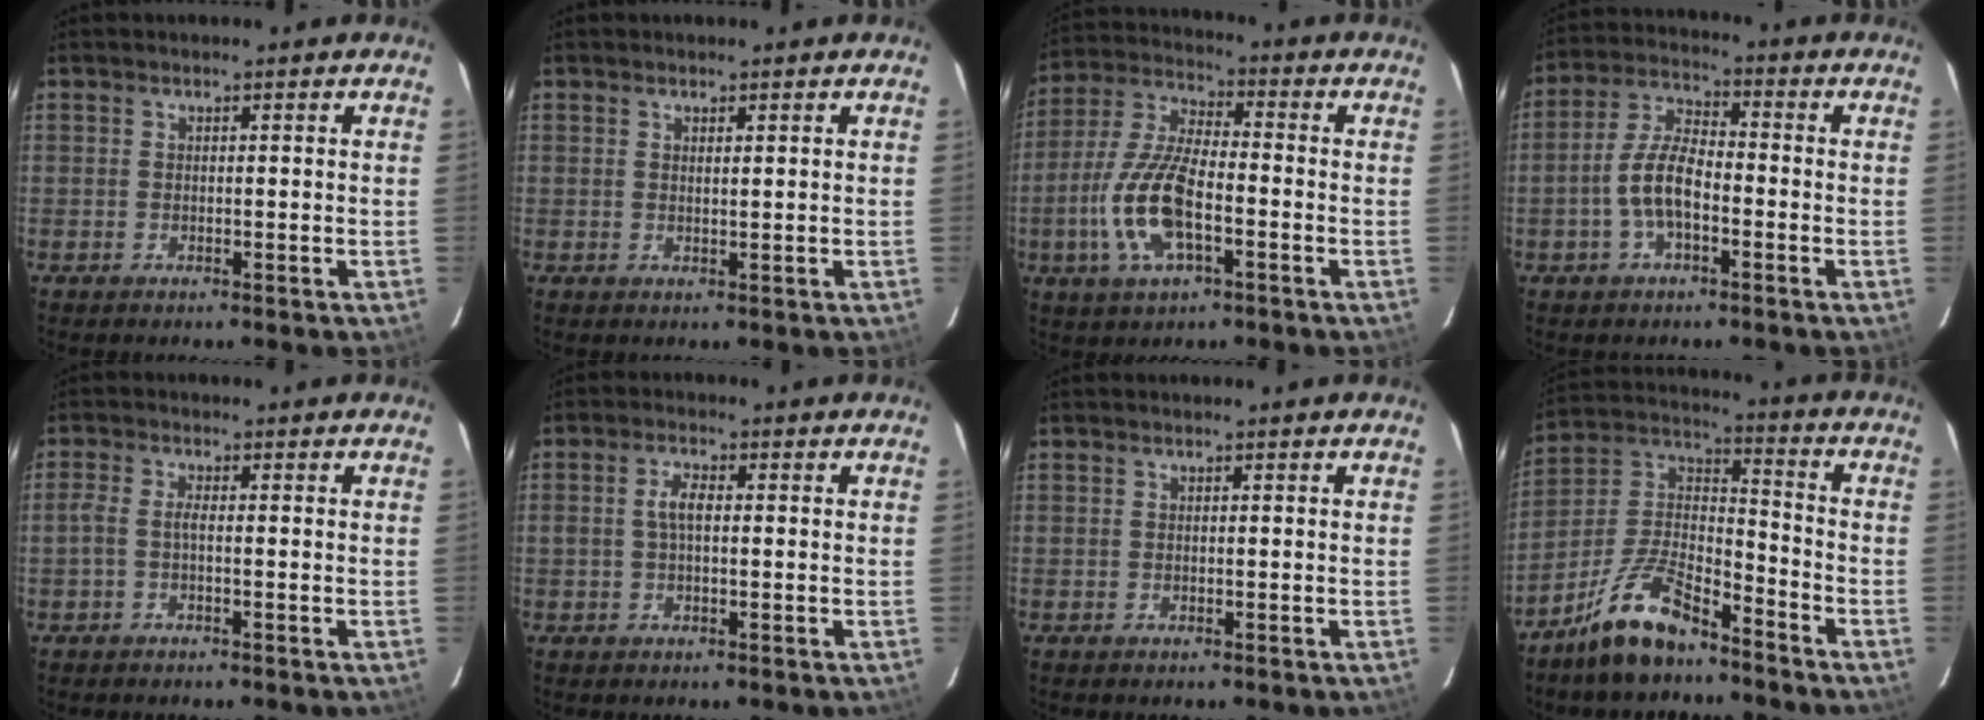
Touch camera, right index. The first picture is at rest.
{"total": 0.8, "force": [0.6, 0.1, 0.6], "torque": [-0.010, 0.001, 0.012]}
{"total": 13.6, "force": [-4.2, 5.2, 11.8], "torque": [-0.258, -0.002, -0.082]}
{"total": 8.0, "force": [-2.5, 3.5, 6.8], "torque": [-0.142, 0.012, -0.049]}
{"total": 2.0, "force": [-0.7, 0.3, 1.8], "torque": [-0.041, 0.004, -0.018]}
{"total": 3.2, "force": [0.1, 1.4, 2.9], "torque": [-0.057, 0.008, 0.003]}
{"total": 0.0}
{"total": 13.1, "force": [-9.4, 4.6, 7.9], "torque": [-0.172, 0.021, -0.178]}